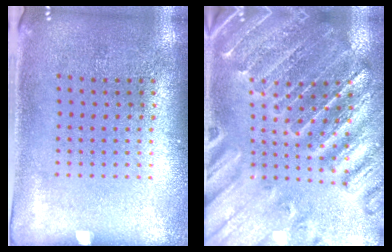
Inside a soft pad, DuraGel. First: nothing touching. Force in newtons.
{"total": 2.8, "press": 2.7, "slide": 0.3}